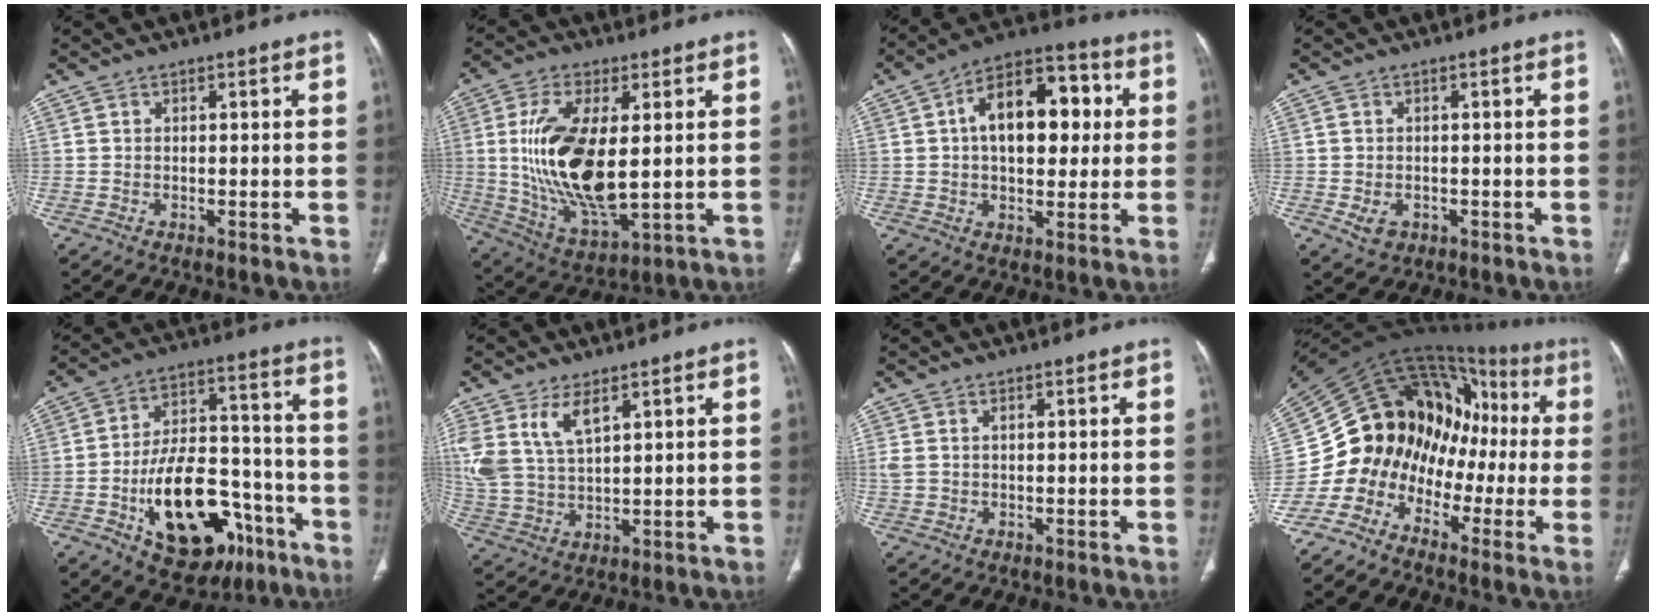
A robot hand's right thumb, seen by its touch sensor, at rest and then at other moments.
{"total": 18.4, "force": [1.5, 7.9, 16.5], "torque": [-0.325, -0.021, 0.042]}
{"total": 16.8, "force": [2.9, 9.8, 13.4], "torque": [-0.171, 0.024, 0.039]}
{"total": 3.1, "force": [-0.9, 2.5, 1.7], "torque": [-0.028, 0.001, -0.006]}
{"total": 22.7, "force": [-9.6, 12.7, 16.2], "torque": [-0.238, 0.061, -0.134]}
{"total": 10.5, "force": [5.2, 5.3, 7.5], "torque": [-0.164, -0.013, 0.117]}
{"total": 2.1, "force": [0.4, 1.4, 1.5], "torque": [-0.048, 0.012, 0.015]}
{"total": 18.3, "force": [-6.2, 14.3, 9.5], "torque": [-0.118, 0.116, -0.112]}